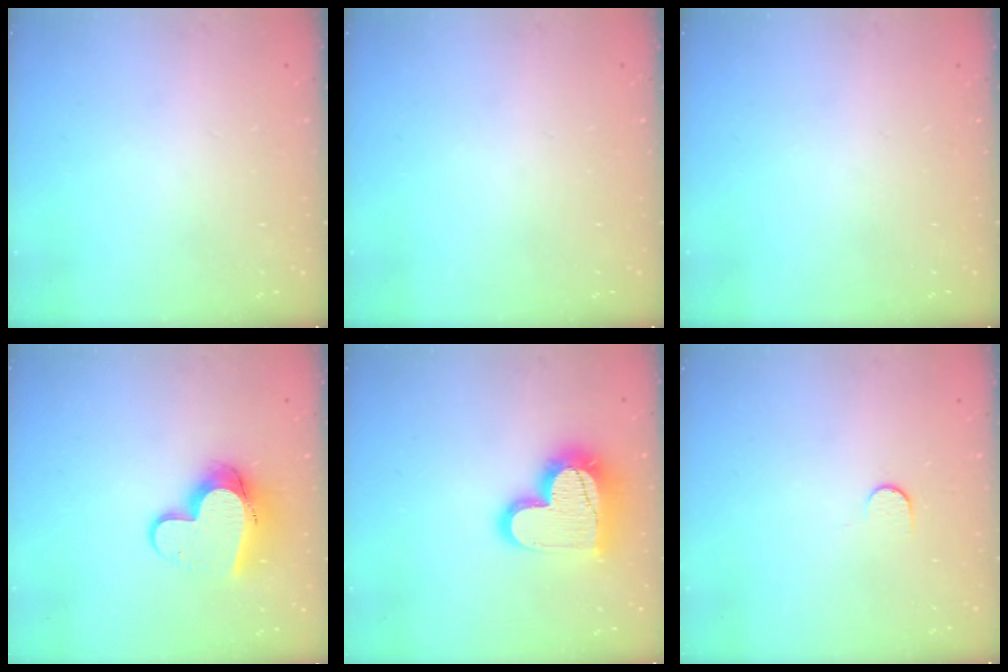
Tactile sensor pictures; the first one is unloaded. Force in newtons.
{"total": 0.0}
{"total": 0.0}
{"total": 11.5, "press": 11.4, "slide": 1.2}
{"total": 18.1, "press": 18.1, "slide": 1.4}
{"total": 5.7, "press": 5.6, "slide": 0.6}